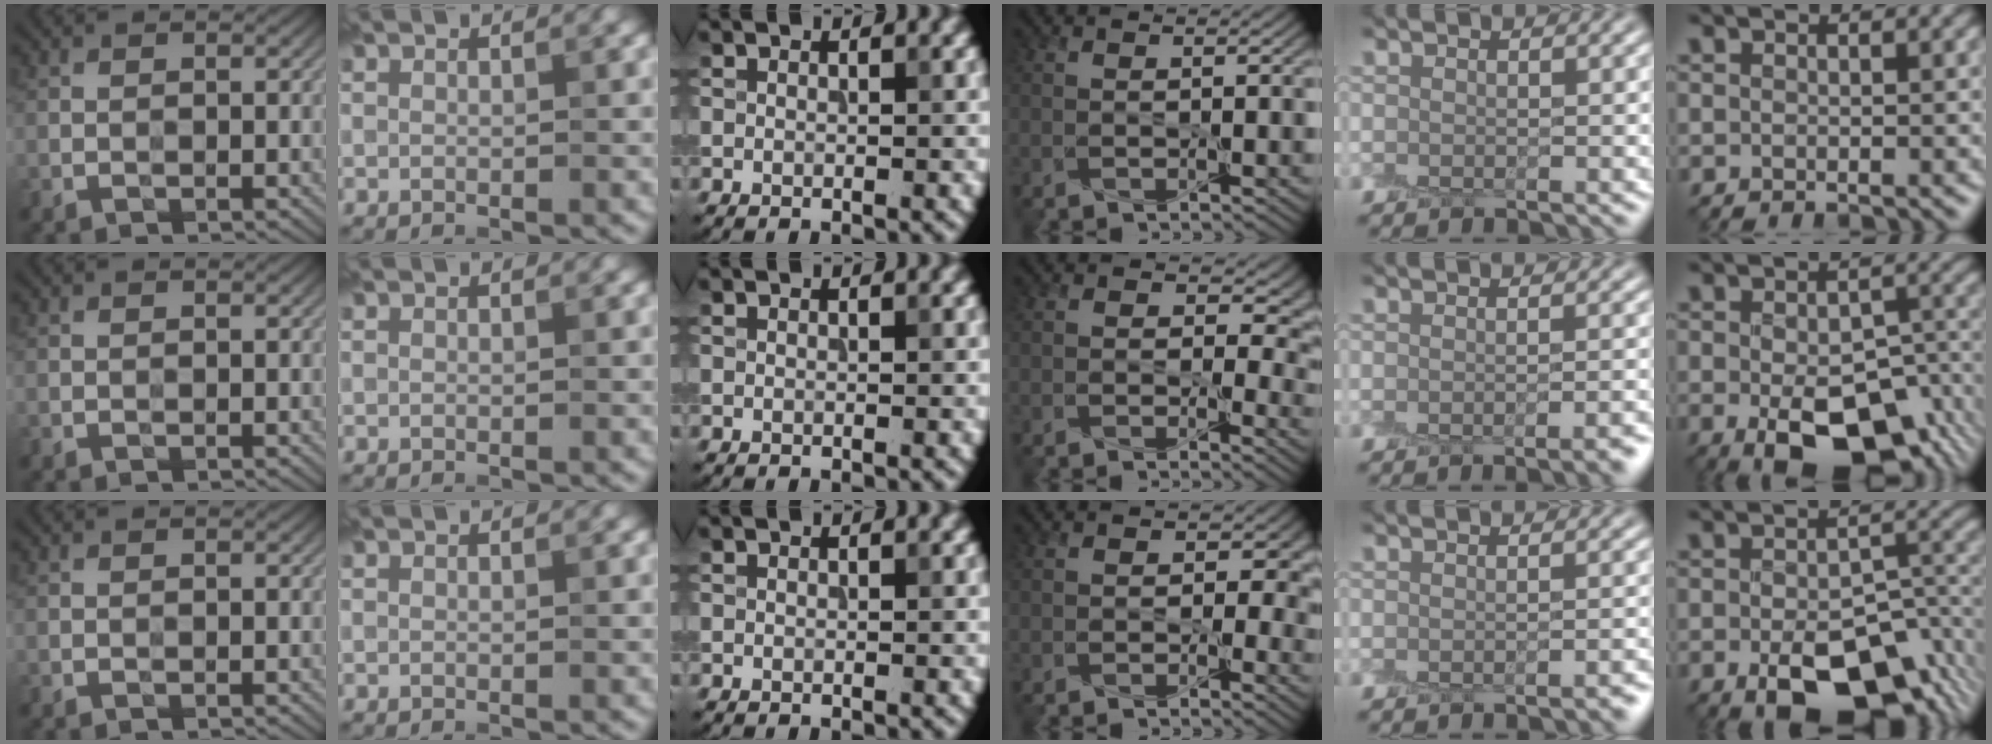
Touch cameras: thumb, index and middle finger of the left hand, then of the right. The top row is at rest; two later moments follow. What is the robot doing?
{"motion": "peel", "object": "cling film"}